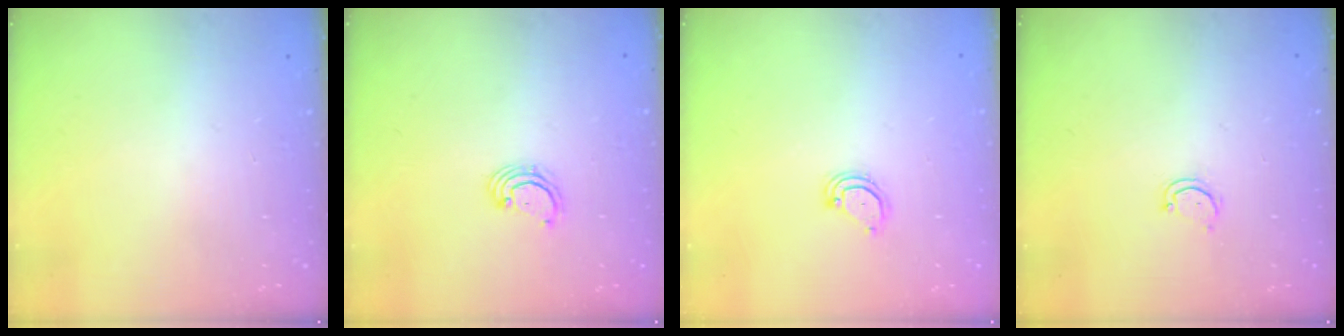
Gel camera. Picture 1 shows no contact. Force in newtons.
{"total": 2.3, "press": 2.3, "slide": 0.1}
{"total": 4.0, "press": 4.0, "slide": 0.3}
{"total": 2.7, "press": 2.7, "slide": 0.3}